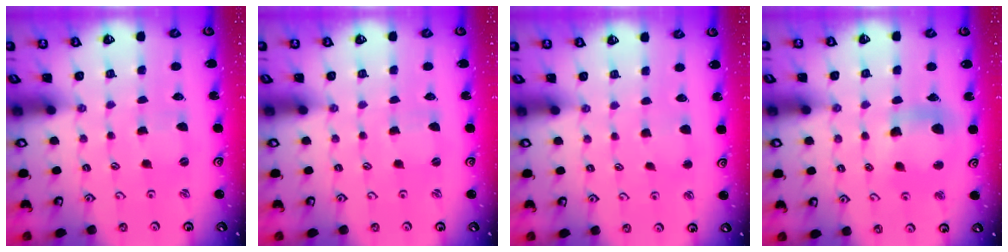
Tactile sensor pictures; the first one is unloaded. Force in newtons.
{"total": 0.0}
{"total": 2.8, "press": 2.7, "slide": 0.4}
{"total": 11.8, "press": 11.7, "slide": 1.9}